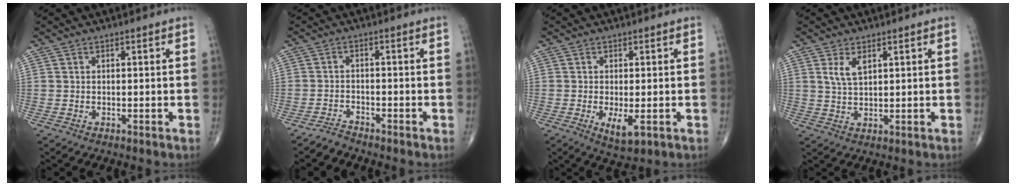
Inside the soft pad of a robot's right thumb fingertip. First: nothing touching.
{"total": 2.3, "force": [-2.2, 0.3, 0.1], "torque": [-0.002, 0.001, -0.045]}
{"total": 4.7, "force": [-1.3, 1.7, 4.1], "torque": [-0.072, -0.012, -0.016]}
{"total": 3.6, "force": [1.7, 1.7, 2.8], "torque": [-0.051, -0.007, 0.037]}